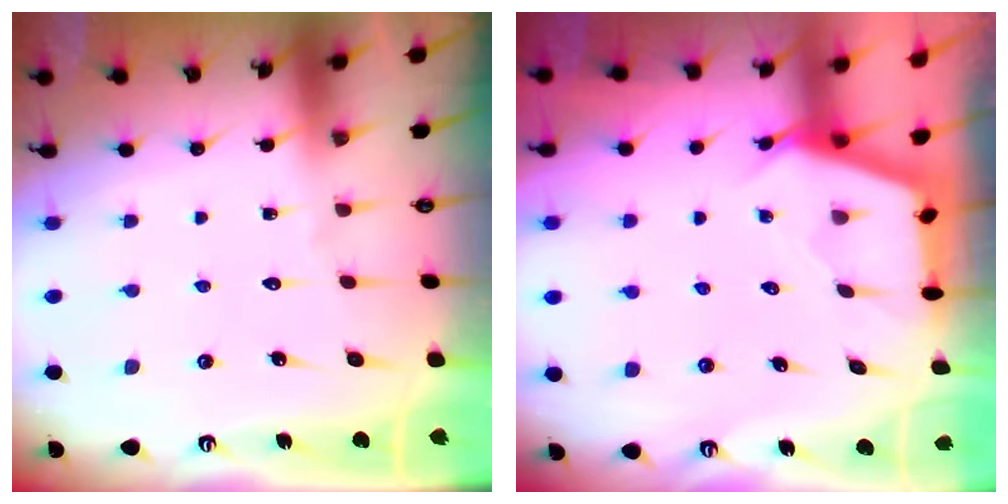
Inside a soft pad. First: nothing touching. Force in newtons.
{"total": 3.0, "press": 3.0, "slide": 0.4}